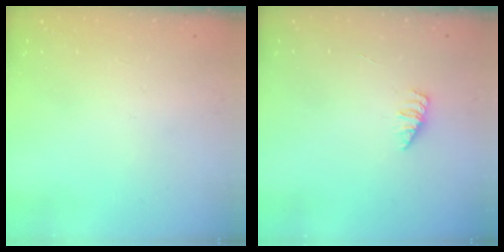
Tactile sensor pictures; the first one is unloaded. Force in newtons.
{"total": 1.3, "press": 1.3, "slide": 0.2}